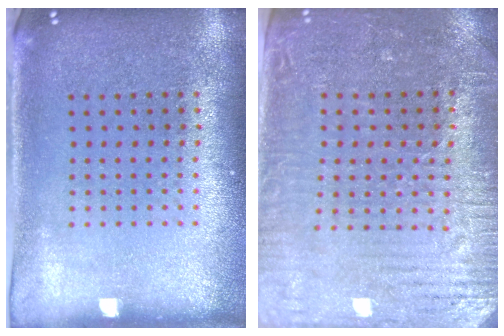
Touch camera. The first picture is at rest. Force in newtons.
{"total": 3.5, "press": 3.2, "slide": 1.3}